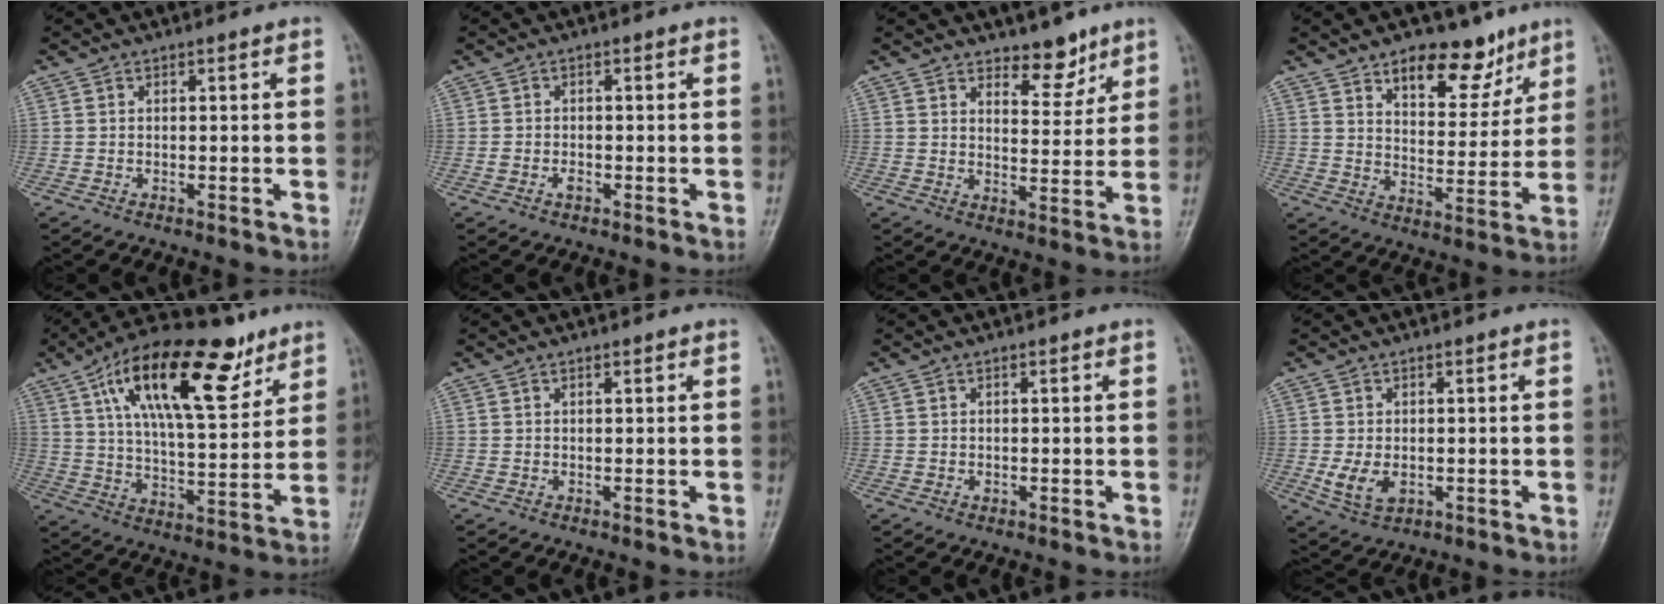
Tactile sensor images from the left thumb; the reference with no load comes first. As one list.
[{"total": 1.6, "force": [-0.7, 1.0, 1.0], "torque": [-0.016, 0.008, -0.011]}, {"total": 6.6, "force": [4.9, 3.1, 3.1], "torque": [-0.015, -0.037, 0.075]}, {"total": 12.5, "force": [8.2, 6.4, 6.9], "torque": [-0.055, -0.050, 0.127]}, {"total": 22.1, "force": [11.7, 8.9, 16.5], "torque": [-0.244, -0.029, 0.199]}, {"total": 0.7, "force": [0.4, 0.2, 0.5], "torque": [-0.008, 0.000, 0.006]}, {"total": 0.7, "force": [0.0, 0.5, 0.4], "torque": [-0.003, 0.000, 0.002]}, {"total": 5.1, "force": [-0.8, 3.3, 3.7], "torque": [-0.068, -0.009, -0.006]}]